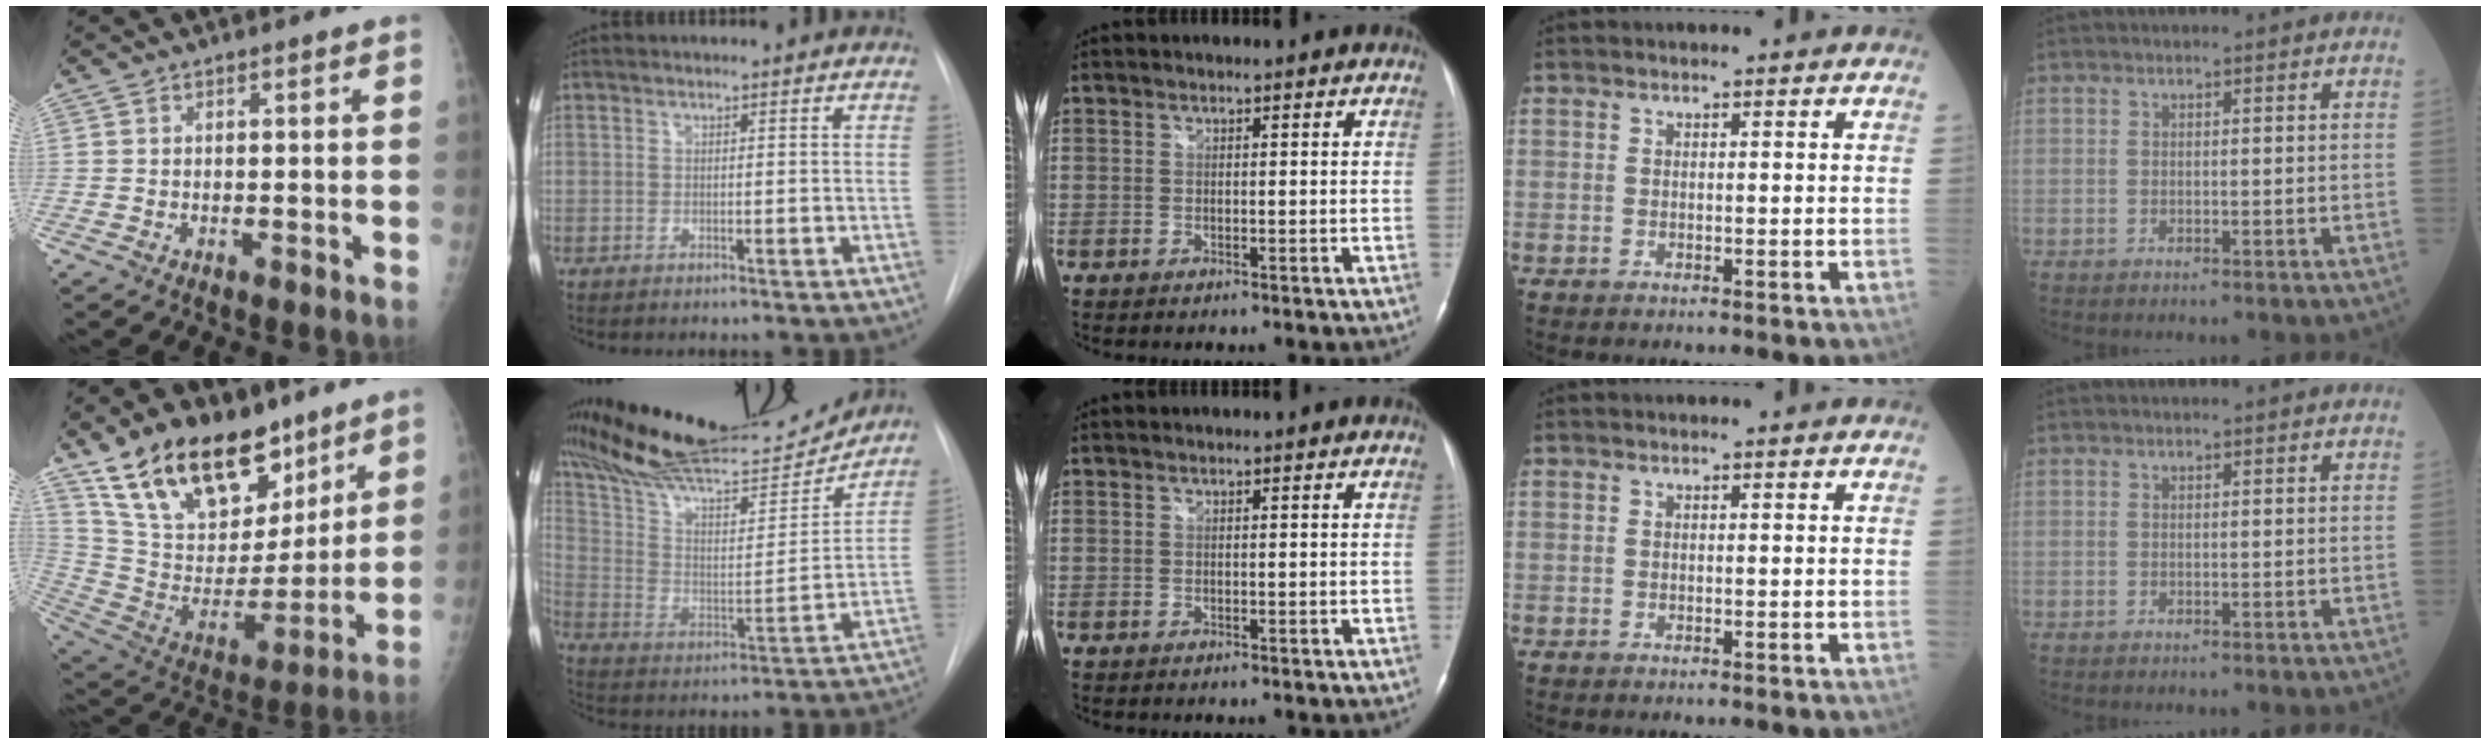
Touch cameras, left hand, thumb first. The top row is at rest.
{"thumb": {"total": 24.9, "force": [16.5, 12.9, 13.5], "torque": [-0.199, -0.058, 0.295]}, "index": {"total": 23.2, "force": [21.5, 3.0, 8.2], "torque": [-0.150, -0.019, 0.337]}}